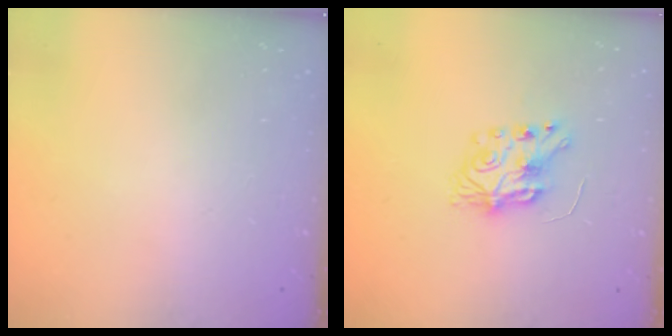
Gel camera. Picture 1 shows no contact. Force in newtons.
{"total": 7.5, "press": 7.5, "slide": 0.3}